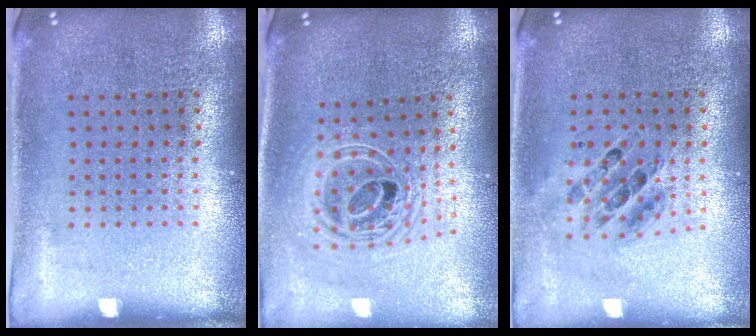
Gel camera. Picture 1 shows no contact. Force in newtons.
{"total": 2.2, "press": 1.8, "slide": 1.4}
{"total": 0.7, "press": 0.7, "slide": 0.2}